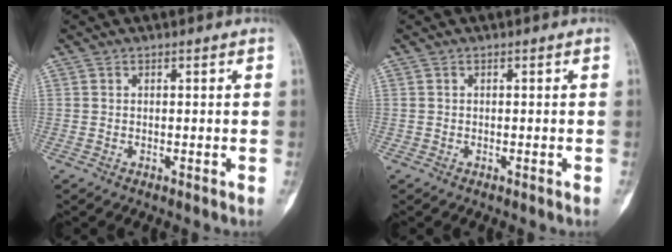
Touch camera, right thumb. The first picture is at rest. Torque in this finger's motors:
{"motor_torque": [0.17, 0.14, -0.05, -0.35, 0.11]}